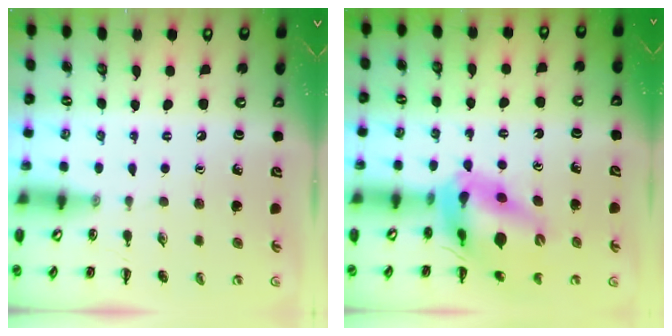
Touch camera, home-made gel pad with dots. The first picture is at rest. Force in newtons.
{"total": 12.6, "press": 12.0, "slide": 3.9}